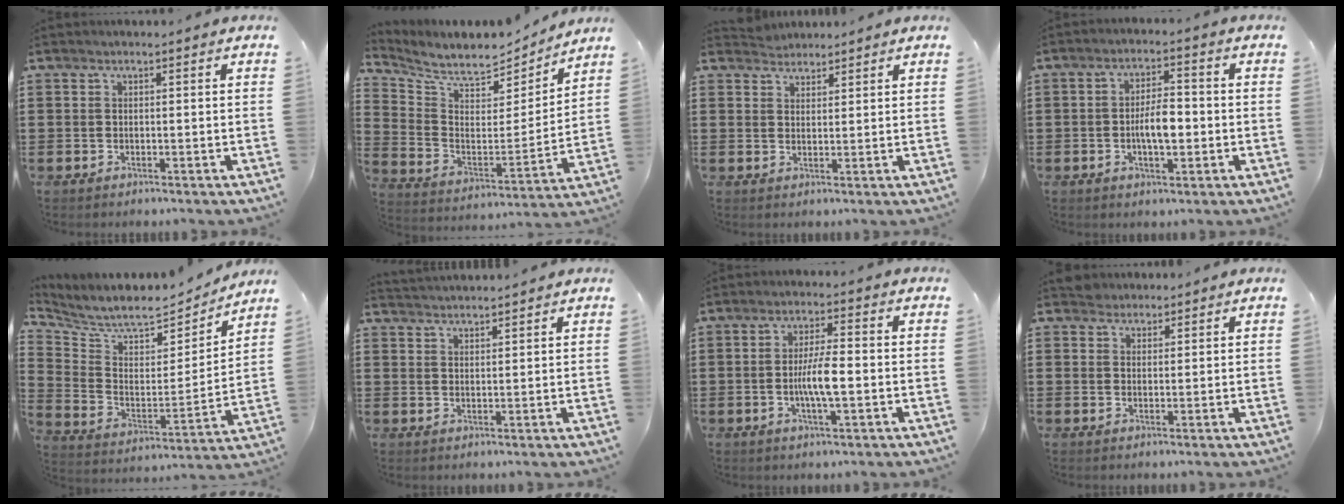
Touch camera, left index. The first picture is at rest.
{"total": 7.5, "force": [7.0, 1.5, 2.1], "torque": [-0.071, -0.057, 0.116]}
{"total": 2.1, "force": [2.0, 0.3, -0.4], "torque": [0.002, 0.004, 0.041]}
{"total": 5.4, "force": [-0.8, 2.1, 4.9], "torque": [-0.087, 0.002, -0.021]}
{"total": 7.0, "force": [6.5, 1.2, 2.2], "torque": [-0.079, -0.051, 0.109]}
{"total": 2.2, "force": [2.2, -0.3, -0.2], "torque": [-0.002, -0.004, 0.043]}
{"total": 5.8, "force": [-1.0, 1.1, 5.6], "torque": [-0.110, 0.000, -0.024]}
{"total": 2.2, "force": [1.9, 1.0, 0.0], "torque": [-0.006, 0.007, 0.039]}